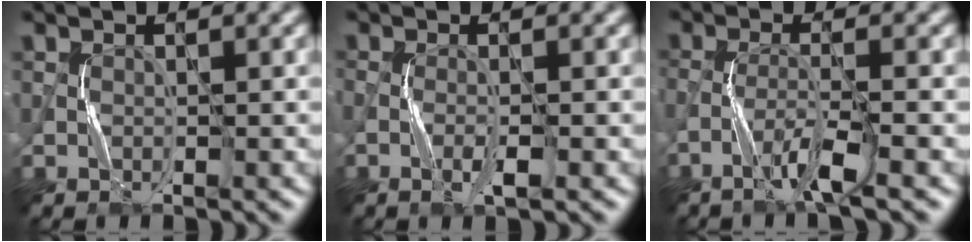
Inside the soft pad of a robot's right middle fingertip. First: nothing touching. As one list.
[{"total": 1.5, "force": [-0.6, 0.3, 1.4], "torque": [-0.032, -0.001, -0.015]}, {"total": 3.3, "force": [-2.1, 0.1, 2.6], "torque": [-0.054, 0.004, -0.054]}]